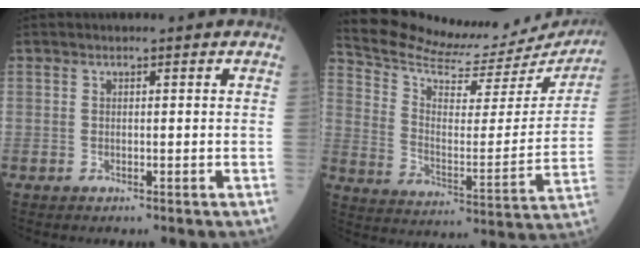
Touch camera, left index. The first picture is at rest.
{"total": 23.8, "force": [22.8, 4.3, 5.2], "torque": [-0.093, -0.063, 0.311]}